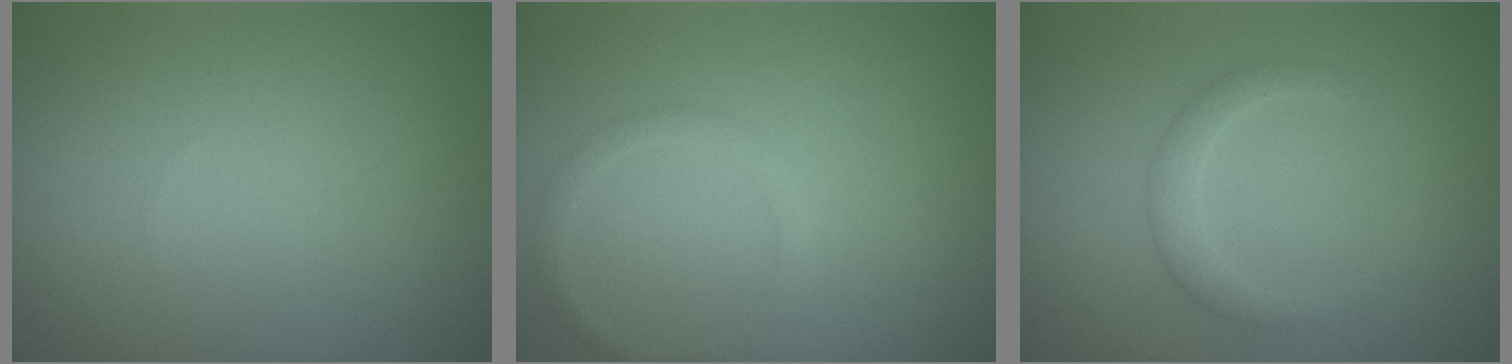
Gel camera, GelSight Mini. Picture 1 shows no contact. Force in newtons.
{"total": 1.1, "press": 1.1, "slide": 0.1}
{"total": 1.9, "press": 1.9, "slide": 0.1}